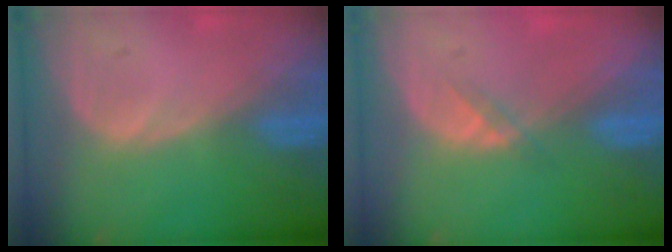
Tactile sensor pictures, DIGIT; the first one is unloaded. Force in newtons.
{"total": 1.4, "press": 1.1, "slide": 0.8}